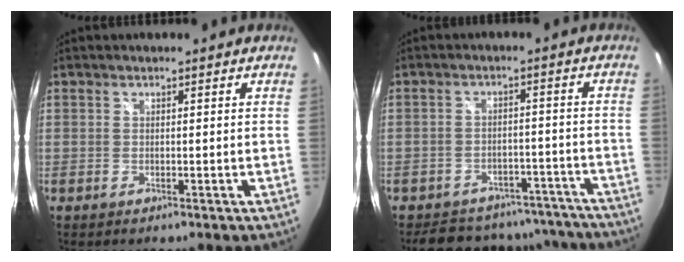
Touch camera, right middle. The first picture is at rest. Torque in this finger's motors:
{"motor_torque": [1.02, -1.12, 0.09, 0.03]}